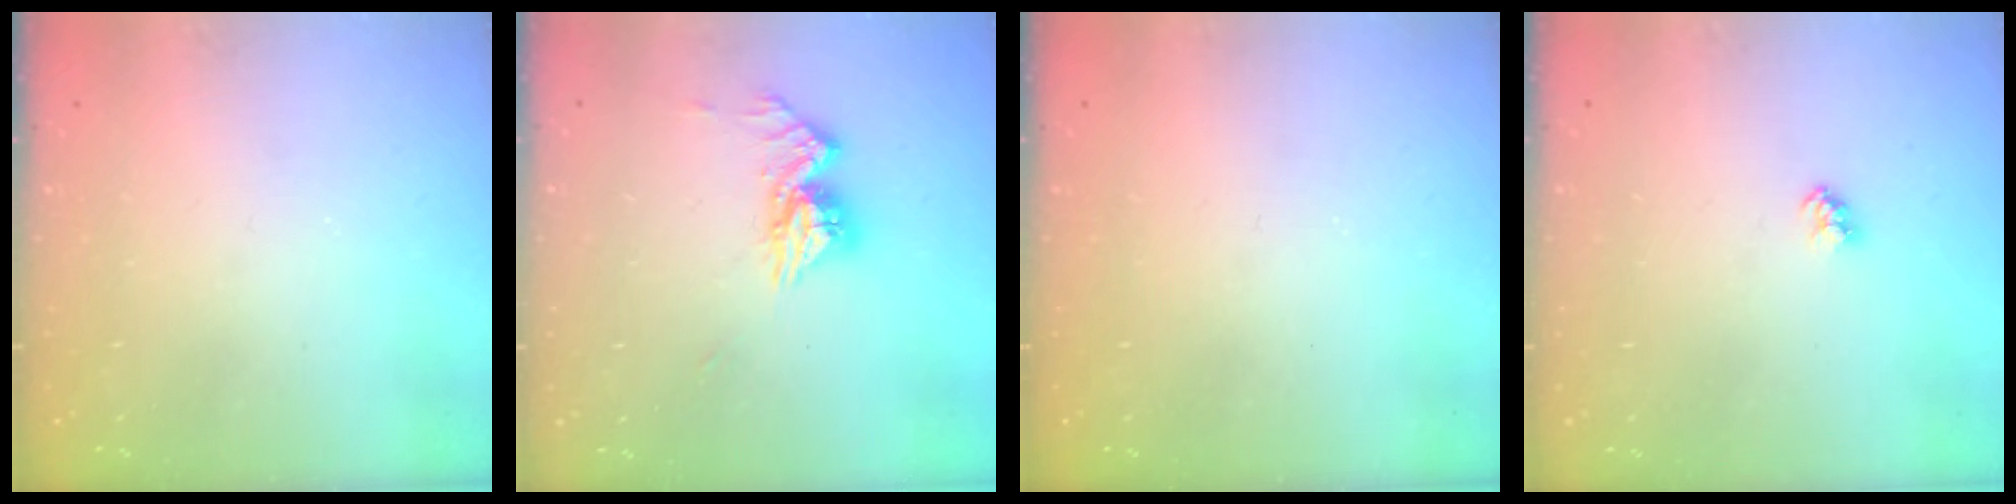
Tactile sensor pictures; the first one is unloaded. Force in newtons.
{"total": 10.5, "press": 10.5, "slide": 1.0}
{"total": 0.0}
{"total": 2.5, "press": 2.5, "slide": 0.1}